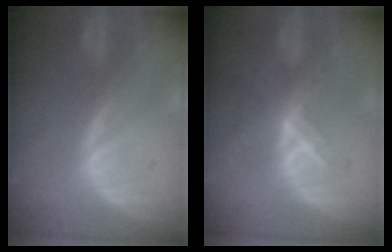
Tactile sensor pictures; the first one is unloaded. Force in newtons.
{"total": 5.7, "press": 5.0, "slide": 2.8}